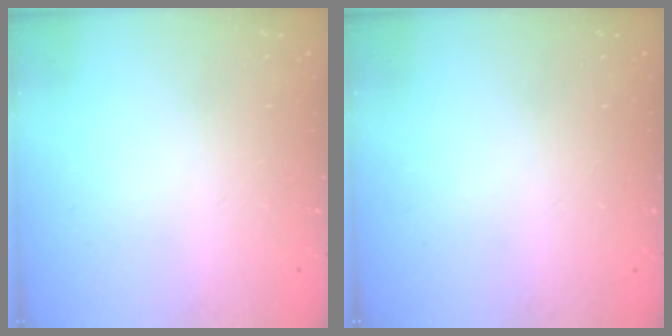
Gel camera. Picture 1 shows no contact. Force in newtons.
{"total": 0.0}